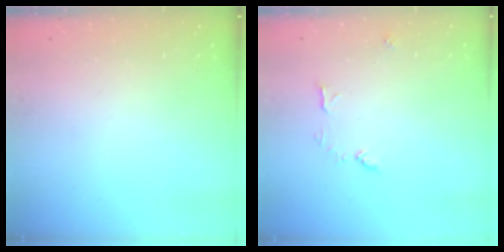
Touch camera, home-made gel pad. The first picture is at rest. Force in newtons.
{"total": 6.8, "press": 6.8, "slide": 0.4}